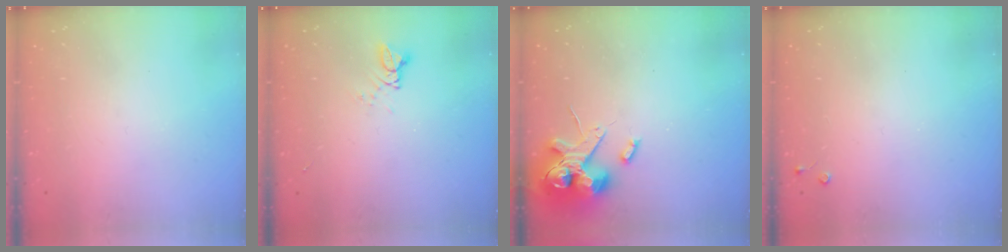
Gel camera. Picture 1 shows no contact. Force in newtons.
{"total": 4.0, "press": 4.0, "slide": 0.6}
{"total": 12.3, "press": 12.2, "slide": 1.7}
{"total": 2.7, "press": 2.7, "slide": 0.4}